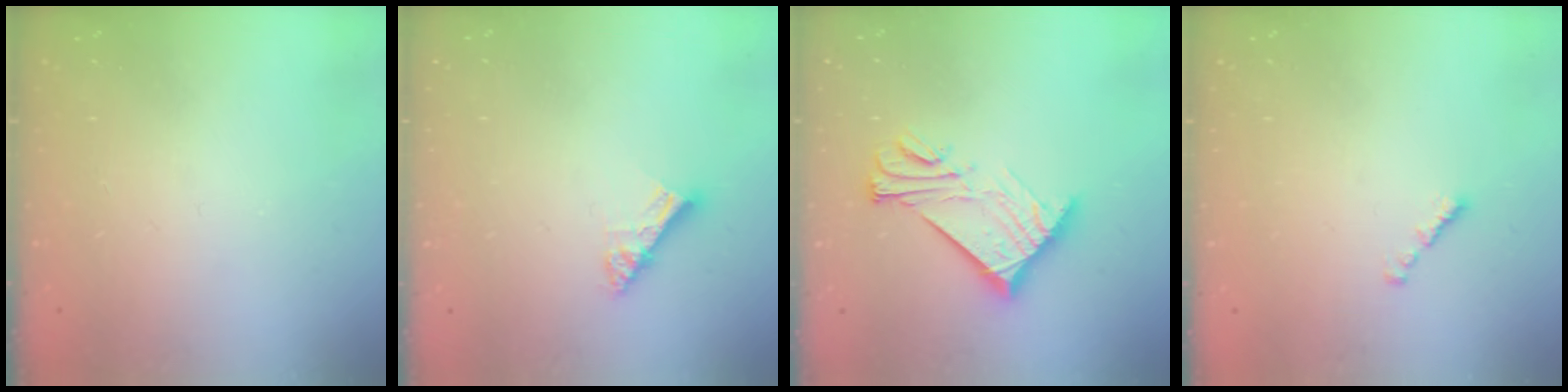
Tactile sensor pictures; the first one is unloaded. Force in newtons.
{"total": 7.2, "press": 7.2, "slide": 0.5}
{"total": 12.0, "press": 12.0, "slide": 0.6}
{"total": 1.3, "press": 1.1, "slide": 0.6}